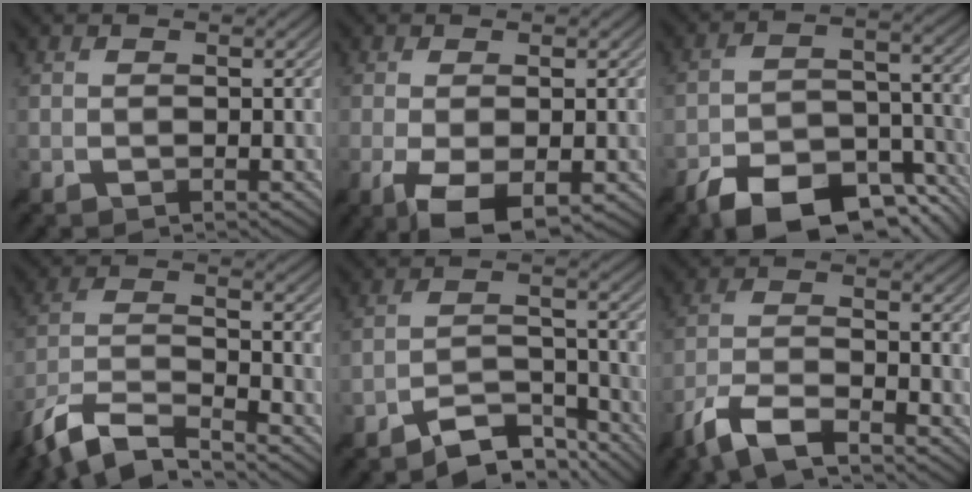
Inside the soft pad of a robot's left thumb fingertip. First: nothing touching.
{"total": 6.3, "force": [-2.2, 1.9, 5.5], "torque": [-0.108, -0.006, -0.035]}
{"total": 12.5, "force": [-8.6, 5.0, 7.6], "torque": [-0.130, -0.003, -0.151]}
{"total": 9.9, "force": [-7.9, 2.3, 5.5], "torque": [-0.118, -0.006, -0.163]}
{"total": 7.1, "force": [-5.6, 2.4, 3.7], "torque": [-0.065, 0.005, -0.105]}
{"total": 6.6, "force": [-4.9, 1.5, 4.2], "torque": [-0.091, -0.003, -0.107]}